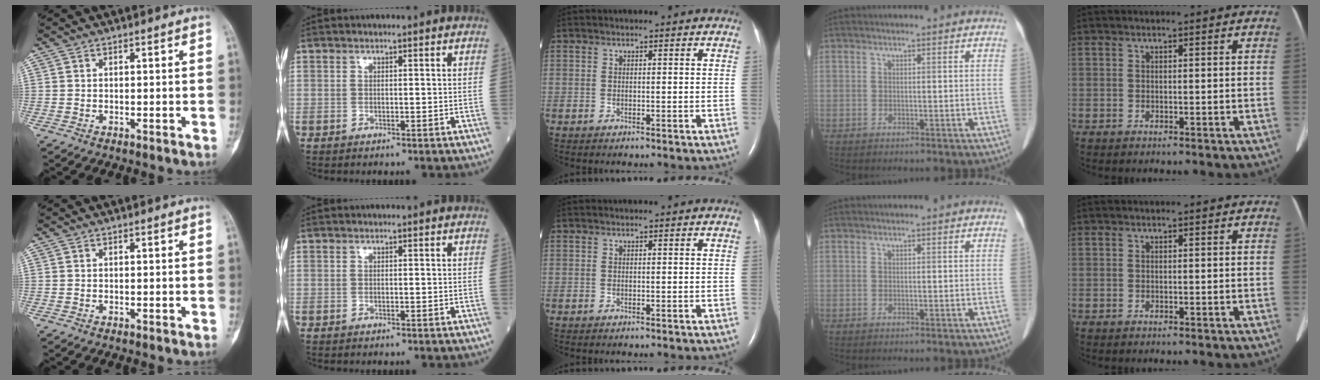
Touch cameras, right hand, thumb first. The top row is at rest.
{}